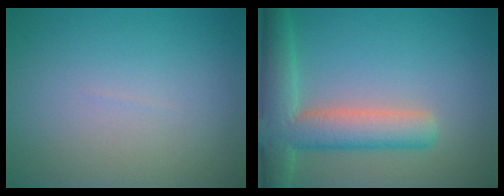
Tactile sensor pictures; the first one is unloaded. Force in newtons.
{"total": 7.0, "press": 7.0, "slide": 0.5}